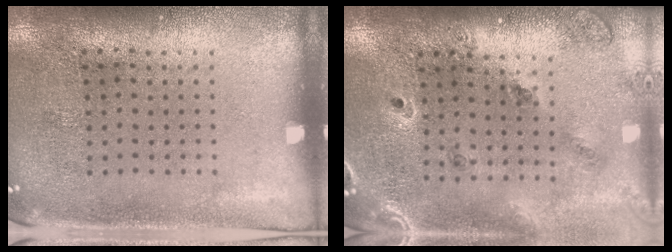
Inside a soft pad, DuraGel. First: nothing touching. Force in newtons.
{"total": 1.3, "press": 1.3, "slide": 0.5}